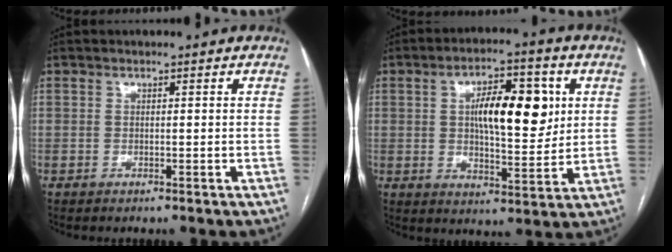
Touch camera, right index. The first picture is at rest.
{"total": 12.1, "force": [2.7, 4.3, 11.0], "torque": [-0.179, 0.015, 0.044]}